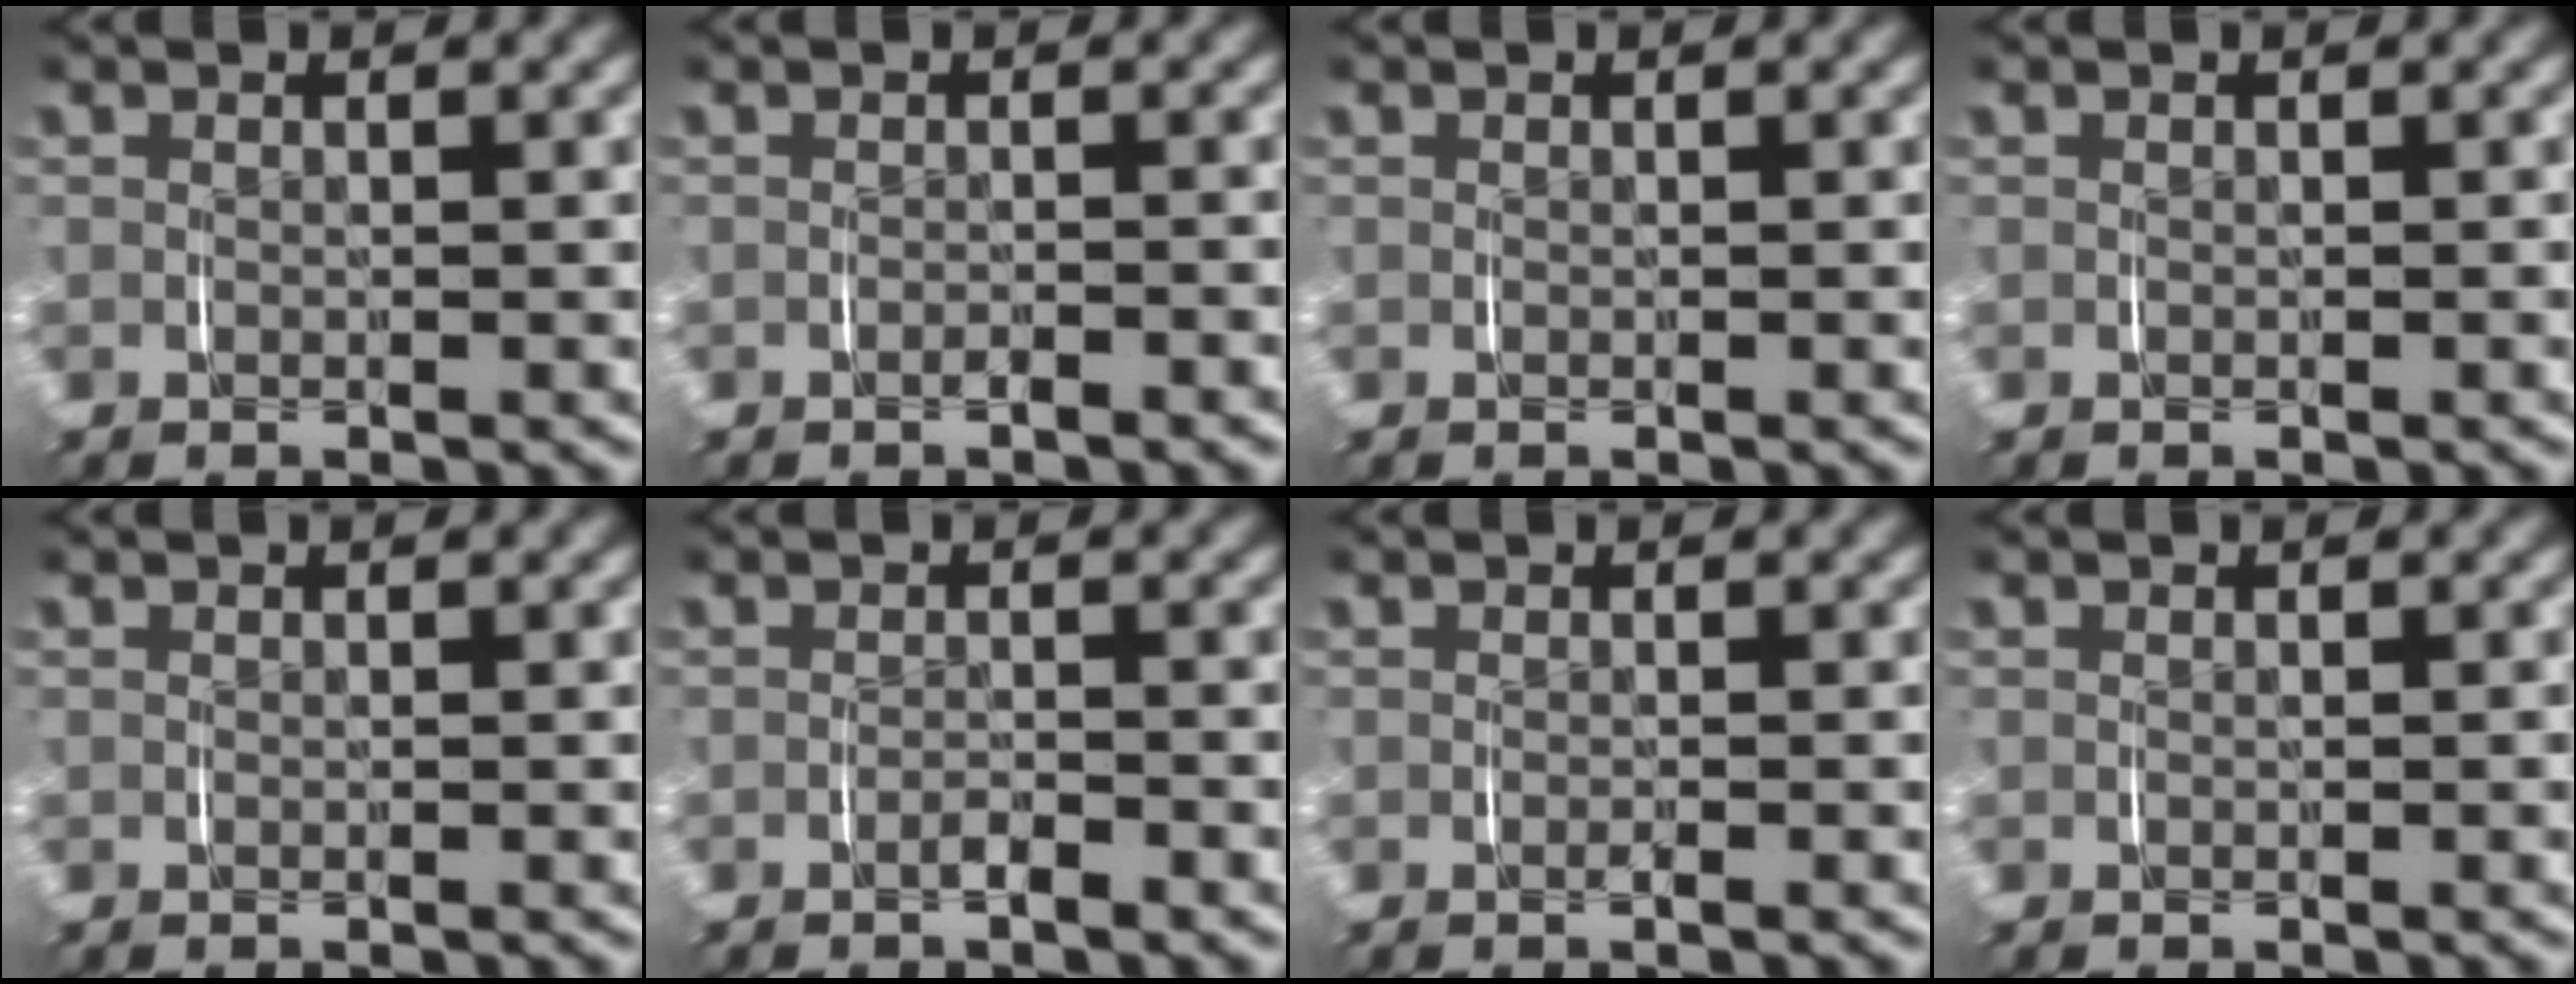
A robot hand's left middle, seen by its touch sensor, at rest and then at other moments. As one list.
[{"total": 0.6, "force": [-0.5, 0.1, 0.2], "torque": [-0.003, 0.002, -0.011]}, {"total": 0.0}, {"total": 0.0}, {"total": 0.0}, {"total": 0.9, "force": [-0.7, 0.3, 0.5], "torque": [-0.008, 0.003, -0.017]}, {"total": 0.0}, {"total": 0.0}]